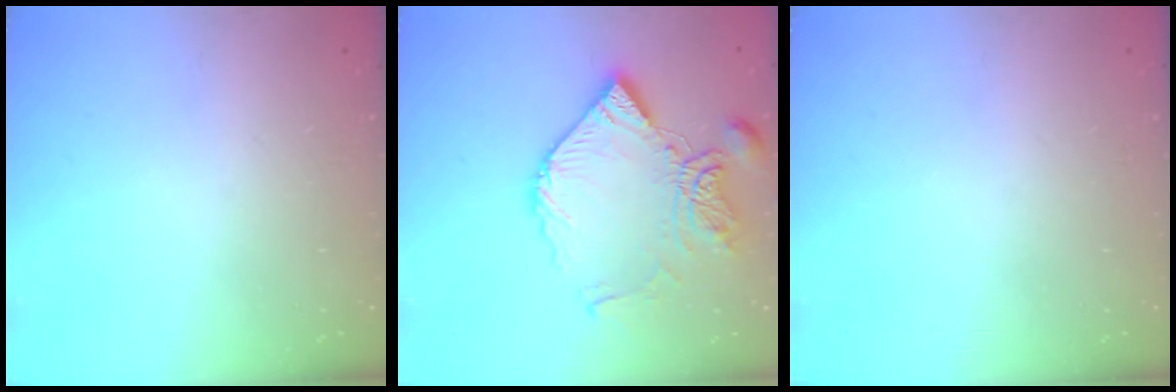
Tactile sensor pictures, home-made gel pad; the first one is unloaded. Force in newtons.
{"total": 17.8, "press": 17.7, "slide": 2.0}
{"total": 0.0}